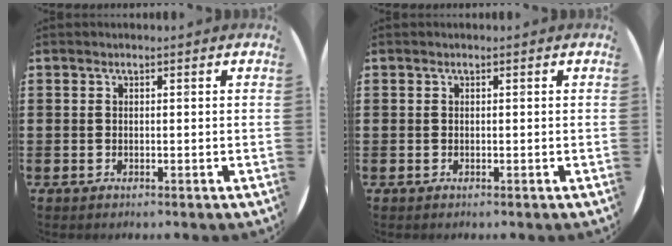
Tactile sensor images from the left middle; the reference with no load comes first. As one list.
[{"total": 0.0}]